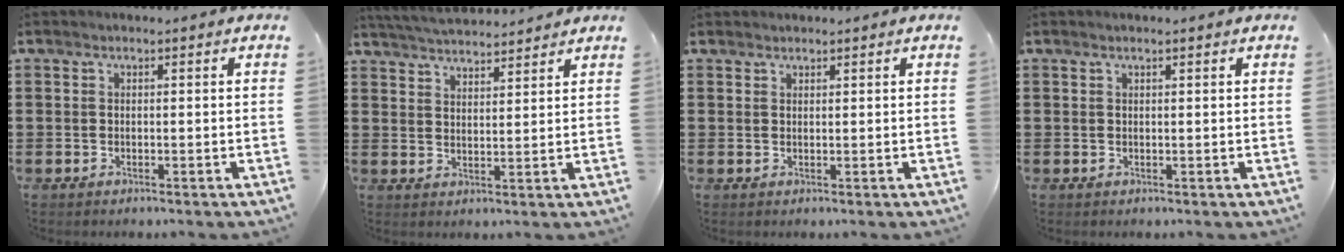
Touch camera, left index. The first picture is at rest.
{"total": 4.3, "force": [4.2, 0.0, 0.5], "torque": [-0.024, -0.020, 0.076]}
{"total": 1.2, "force": [1.1, 0.3, 0.0], "torque": [-0.002, 0.000, 0.023]}
{"total": 0.6, "force": [0.4, 0.0, 0.4], "torque": [-0.009, 0.000, 0.009]}